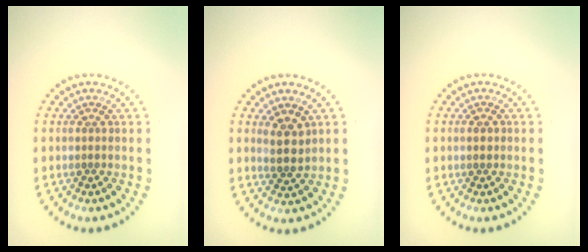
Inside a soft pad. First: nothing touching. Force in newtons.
{"total": 2.3, "press": 2.0, "slide": 1.0}
{"total": 1.2, "press": 1.2, "slide": 0.1}